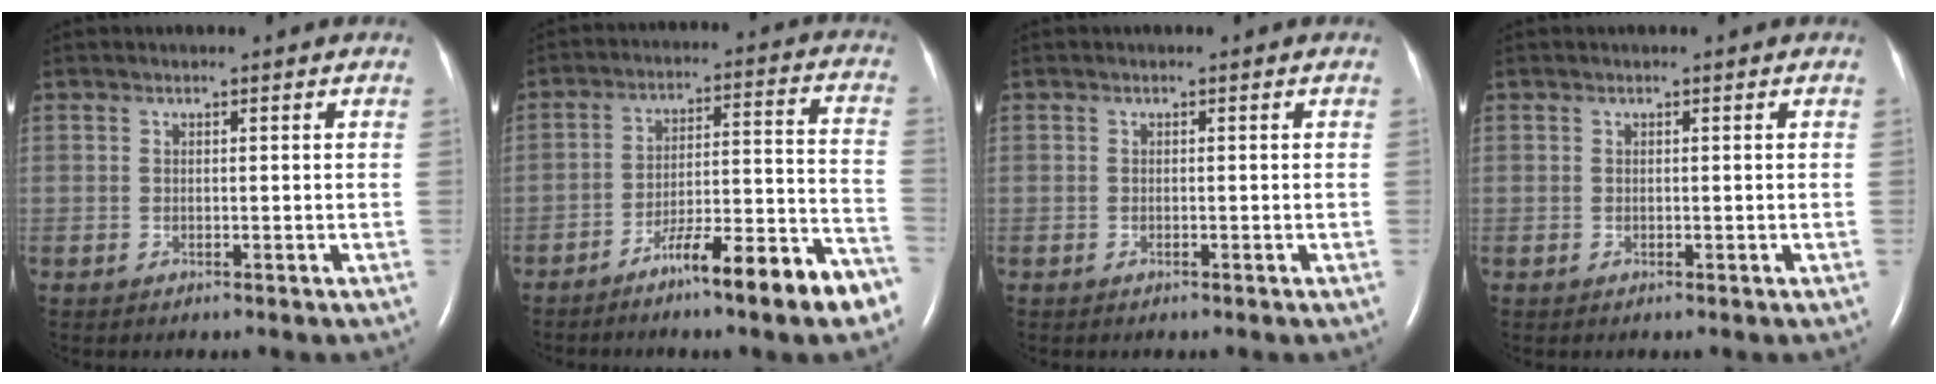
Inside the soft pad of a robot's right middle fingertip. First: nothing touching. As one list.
[{"total": 13.3, "force": [-9.0, 0.8, 9.7], "torque": [-0.139, 0.023, -0.140]}, {"total": 0.0}, {"total": 0.0}]